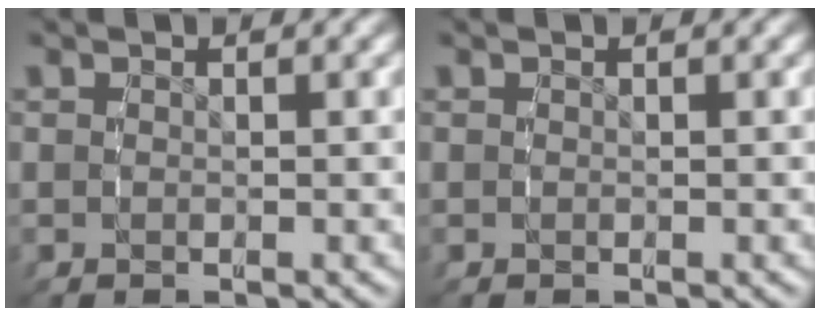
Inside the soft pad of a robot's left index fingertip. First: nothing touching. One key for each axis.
{"total": 0.0}